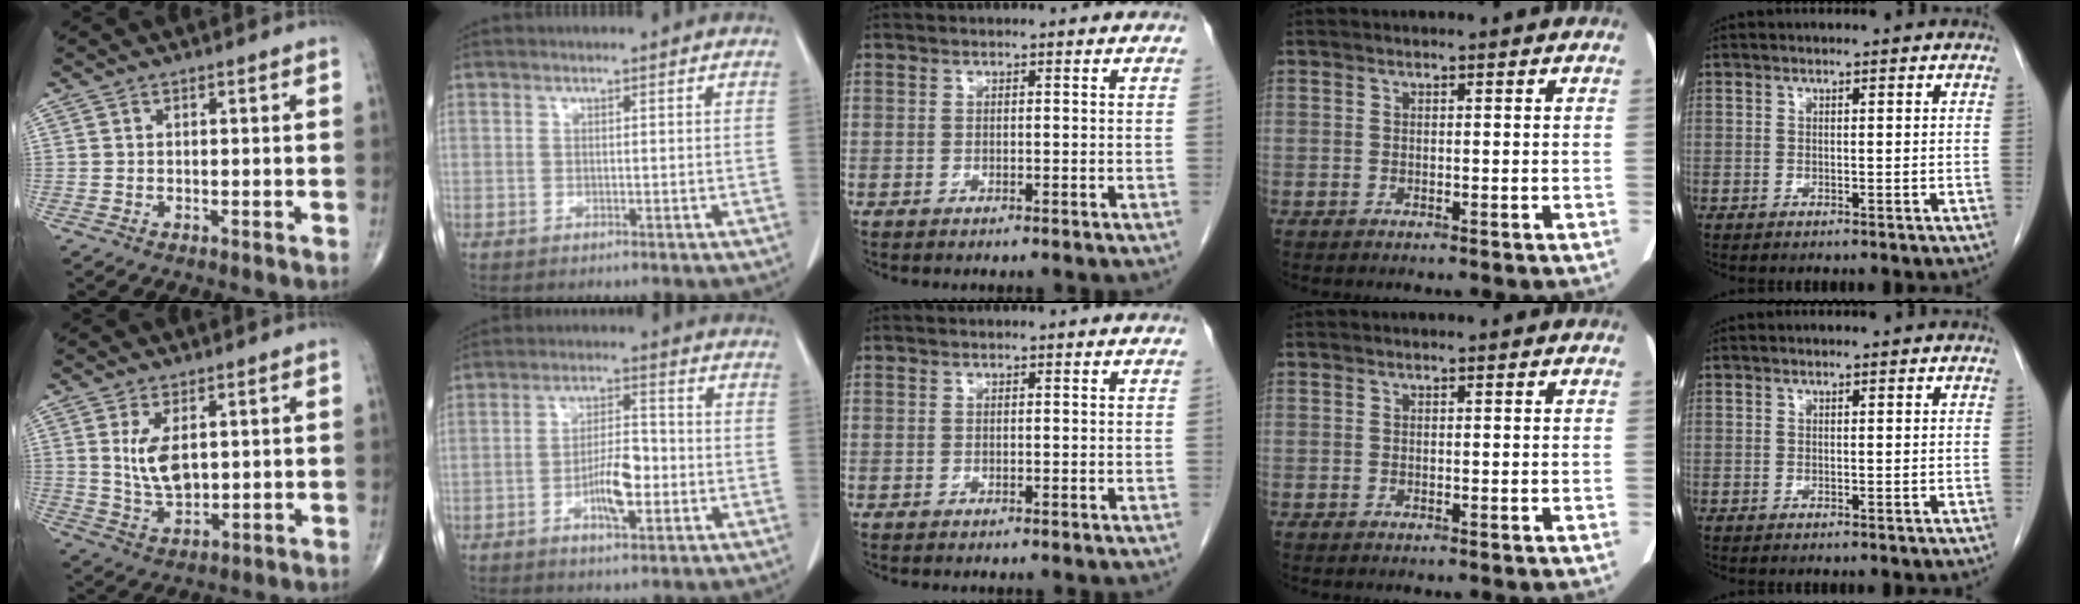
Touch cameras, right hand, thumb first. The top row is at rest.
{"thumb": {"total": 7.0, "force": [1.7, 3.6, 5.8], "torque": [-0.102, -0.016, 0.044]}, "index": {"total": 6.8, "force": [-2.0, 2.1, 6.1], "torque": [-0.115, 0.007, -0.036]}}